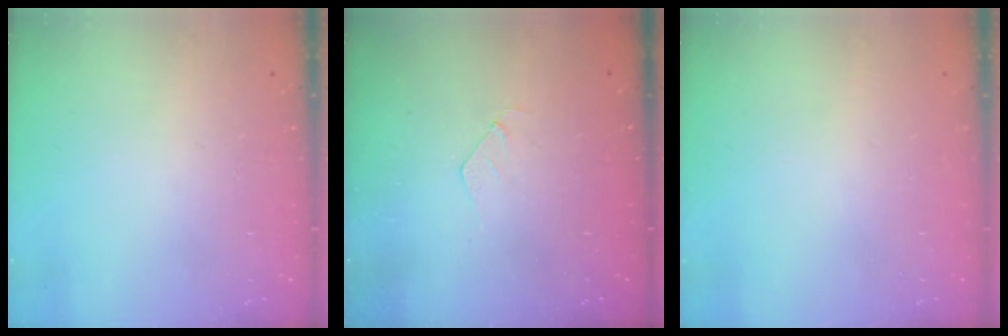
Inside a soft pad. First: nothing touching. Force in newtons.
{"total": 2.8, "press": 2.8, "slide": 0.1}
{"total": 0.0}